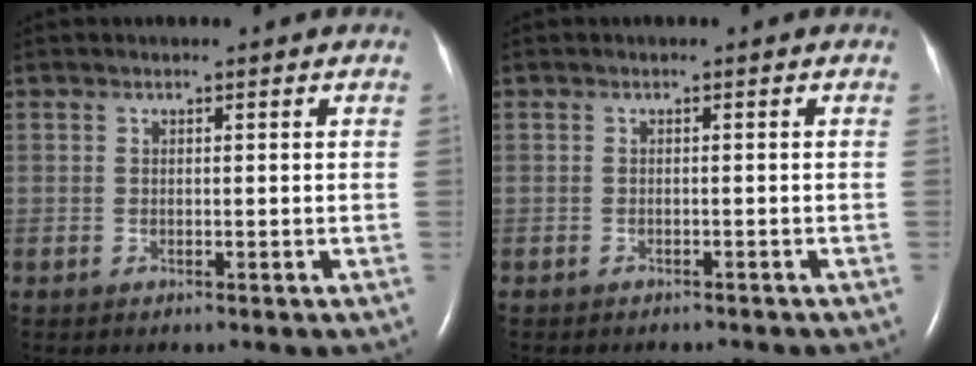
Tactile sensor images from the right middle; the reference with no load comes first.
{"total": 3.0, "force": [-2.7, 0.9, 0.9], "torque": [-0.017, -0.004, -0.028]}